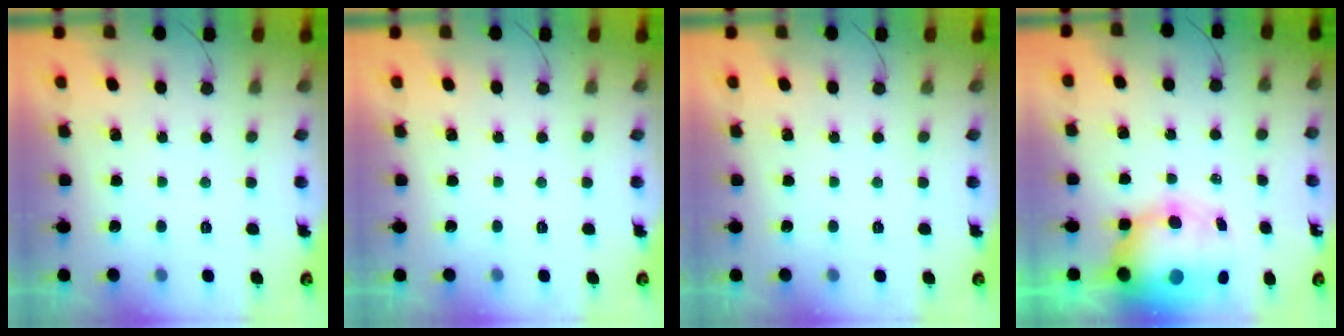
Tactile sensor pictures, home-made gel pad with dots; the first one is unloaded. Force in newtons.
{"total": 0.0}
{"total": 0.0}
{"total": 13.2, "press": 12.9, "slide": 2.8}